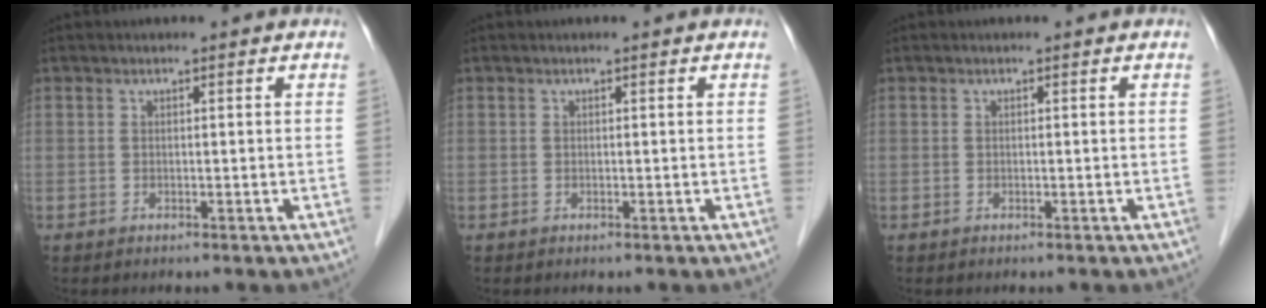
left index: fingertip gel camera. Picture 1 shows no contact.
{"total": 0.0}
{"total": 0.0}